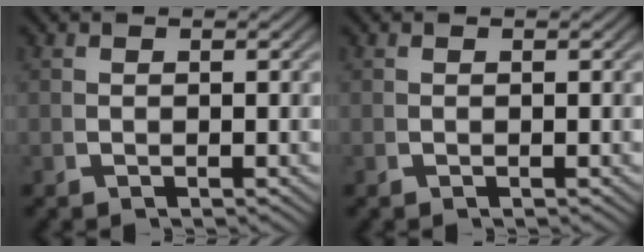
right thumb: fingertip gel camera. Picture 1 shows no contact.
{"total": 0.0}